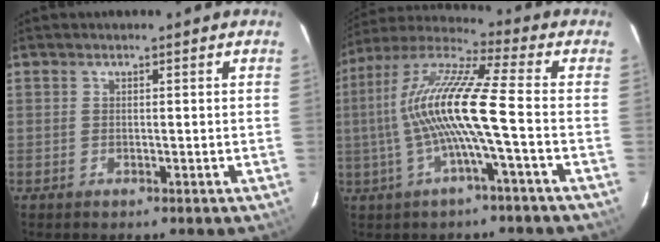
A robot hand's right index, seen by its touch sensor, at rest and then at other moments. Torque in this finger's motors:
{"motor_torque": [1.80, -0.34, 1.05, 0.21]}